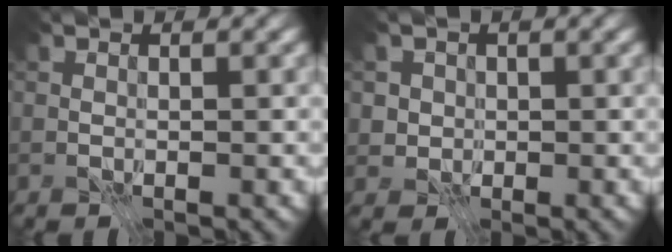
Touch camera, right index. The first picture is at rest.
{"total": 2.0, "force": [0.3, 2.0, 0.4], "torque": [-0.012, -0.002, 0.016]}